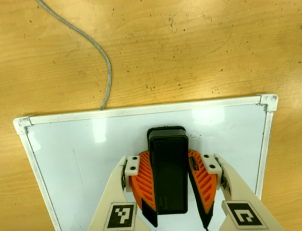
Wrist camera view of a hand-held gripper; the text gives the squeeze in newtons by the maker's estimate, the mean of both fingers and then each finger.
{"total": 18.4, "left": 20.8, "right": 16.0}